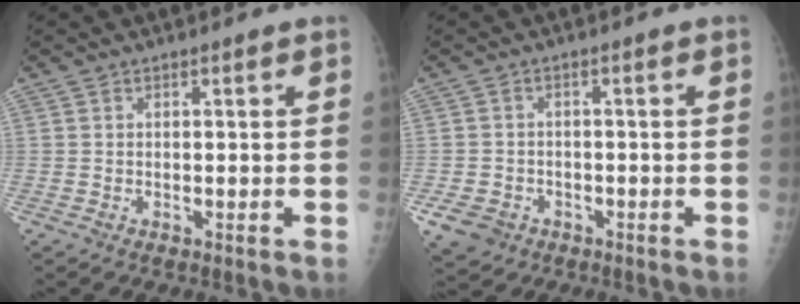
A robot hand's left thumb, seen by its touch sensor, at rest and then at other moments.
{"total": 6.2, "force": [-3.0, 5.1, 2.0], "torque": [-0.045, 0.010, -0.041]}